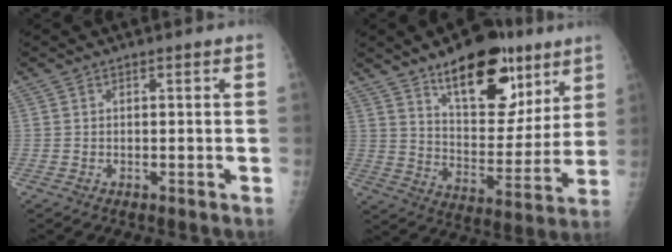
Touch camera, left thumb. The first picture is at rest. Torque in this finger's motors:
{"motor_torque": [0.46, 0.59, 0.13, -0.04, 0.14]}